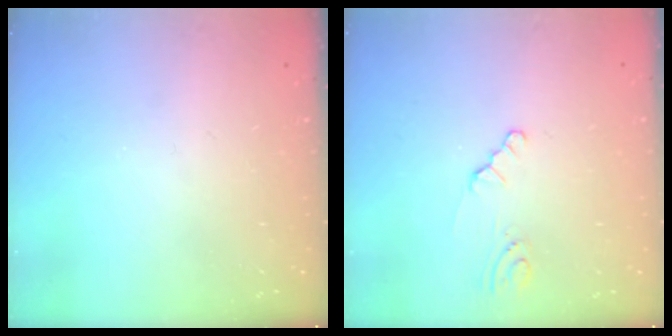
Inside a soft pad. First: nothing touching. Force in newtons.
{"total": 1.2, "press": 1.2, "slide": 0.2}